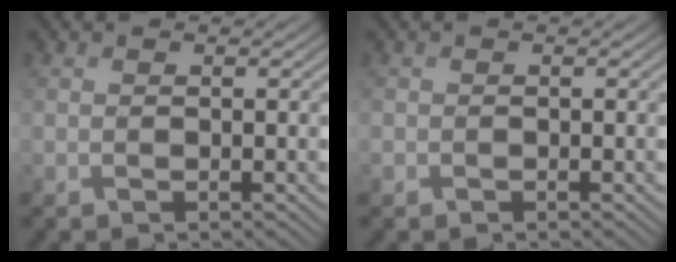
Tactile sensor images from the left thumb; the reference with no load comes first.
{"total": 0.6, "force": [-0.3, 0.5, 0.0], "torque": [0.001, -0.005, -0.007]}